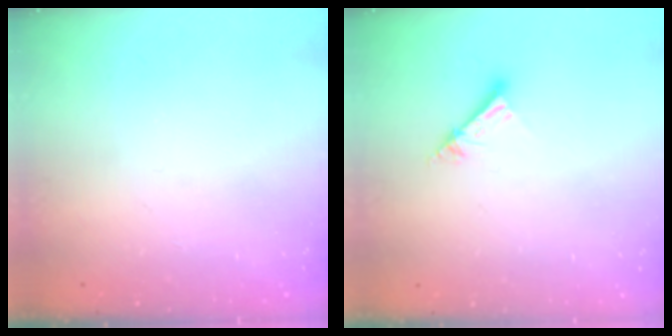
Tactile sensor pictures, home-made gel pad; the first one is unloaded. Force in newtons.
{"total": 5.8, "press": 5.8, "slide": 0.6}